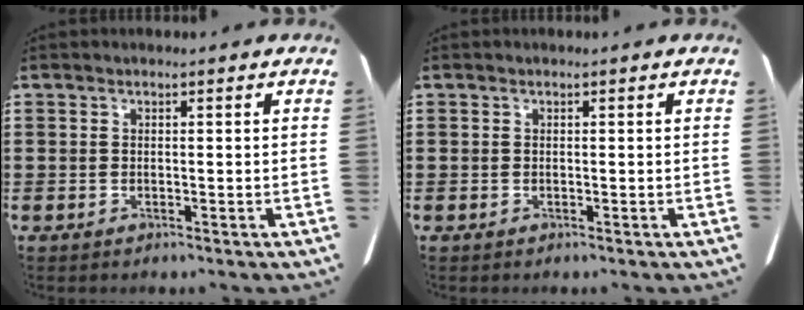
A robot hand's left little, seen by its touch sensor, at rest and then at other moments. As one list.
[{"total": 0.0}]